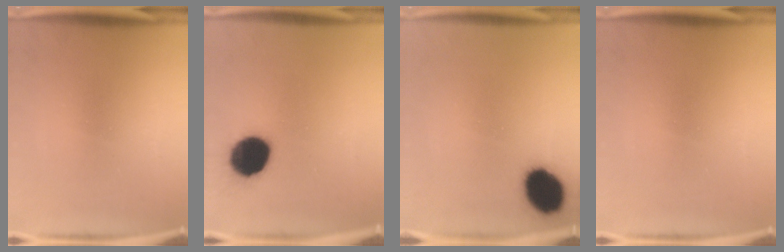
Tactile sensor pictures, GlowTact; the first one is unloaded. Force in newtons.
{"total": 14.1}
{"total": 12.1}
{"total": 0.0}